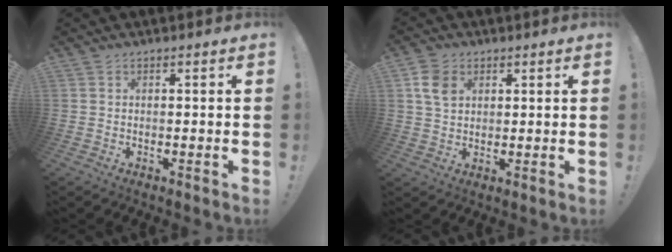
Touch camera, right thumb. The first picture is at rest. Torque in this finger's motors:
{"motor_torque": [-0.24, 0.64, 0.83, 0.06, 0.23]}